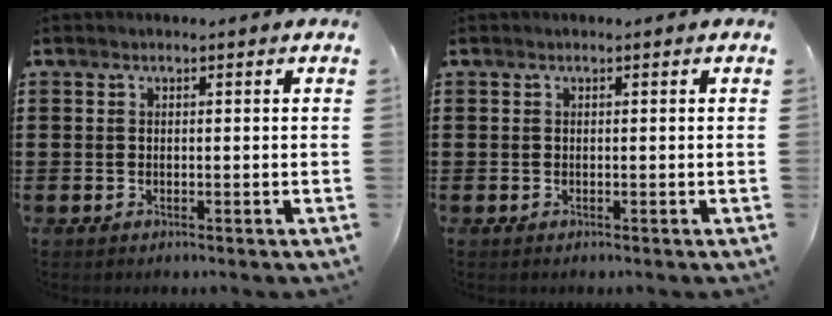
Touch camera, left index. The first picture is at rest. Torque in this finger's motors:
{"motor_torque": [0.00, 0.00, 0.00, -0.01]}